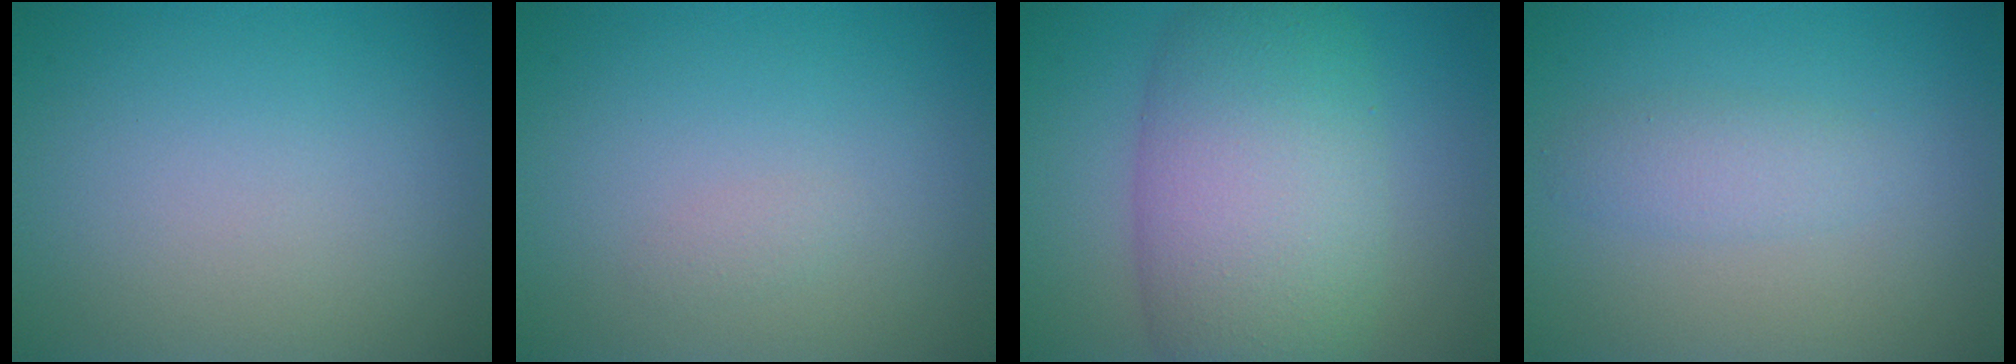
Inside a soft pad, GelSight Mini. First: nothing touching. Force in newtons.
{"total": 0.6, "press": 0.6, "slide": 0.0}
{"total": 10.4, "press": 10.4, "slide": 0.3}
{"total": 1.8, "press": 1.8, "slide": 0.1}